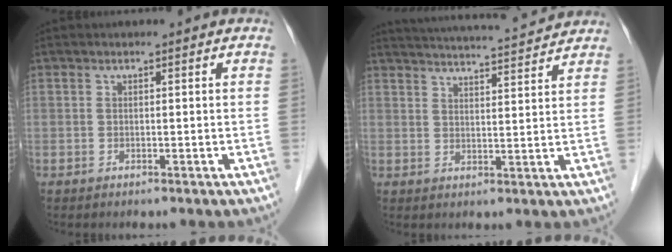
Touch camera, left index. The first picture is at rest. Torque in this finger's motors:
{"motor_torque": [0.90, -1.24, 0.11, 0.02]}